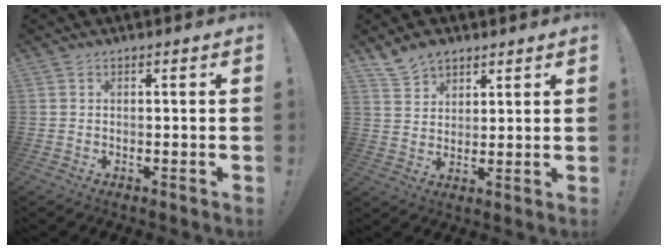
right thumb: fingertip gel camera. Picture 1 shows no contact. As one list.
[{"total": 7.3, "force": [5.6, 4.3, 1.8], "torque": [-0.035, -0.029, 0.110]}]